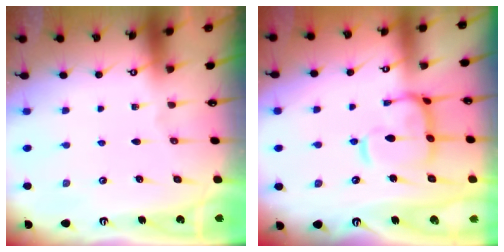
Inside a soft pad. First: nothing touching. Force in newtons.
{"total": 9.9, "press": 9.9, "slide": 1.3}